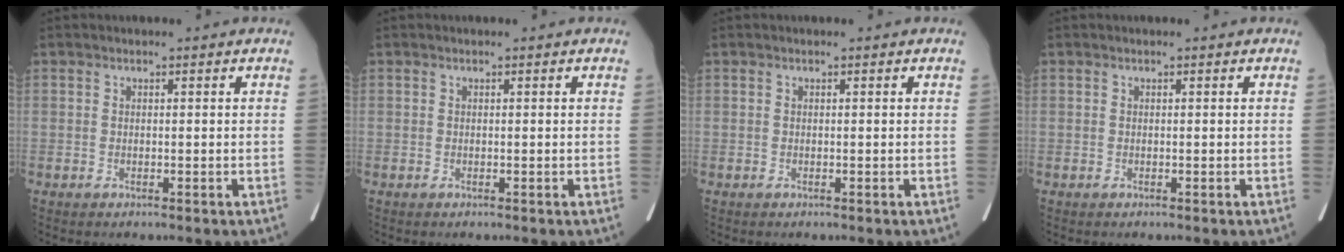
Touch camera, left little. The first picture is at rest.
{"total": 0.0}
{"total": 0.0}
{"total": 0.0}